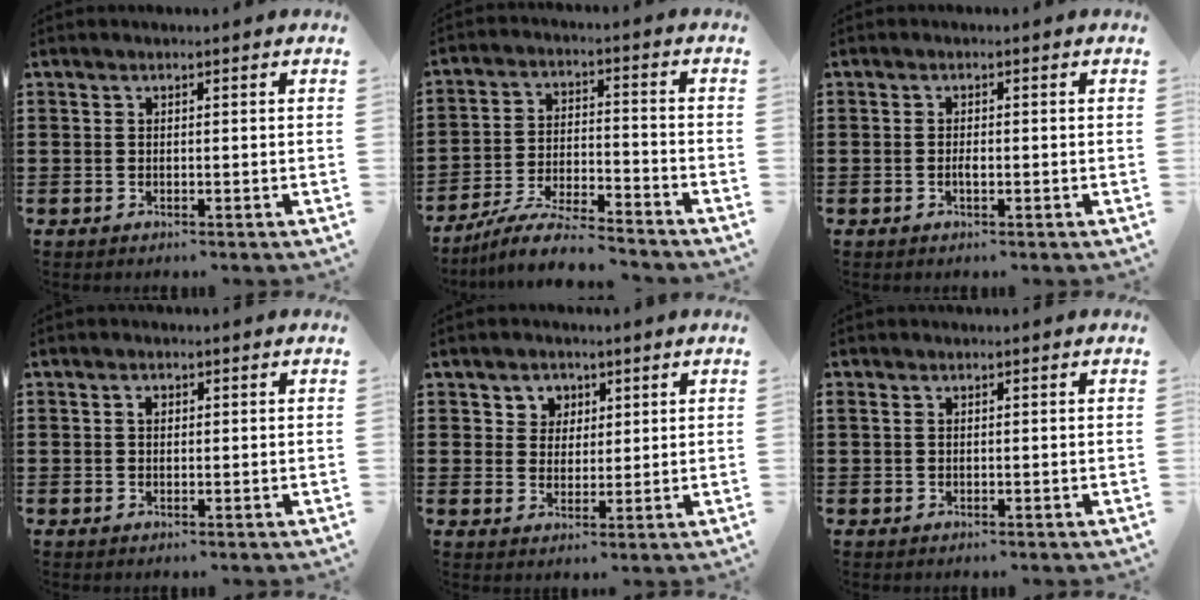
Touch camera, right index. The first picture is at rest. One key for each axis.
{"total": 7.6, "fx": -7.1, "fy": 0.4, "fz": 2.7, "tx": -0.061, "ty": 0.004, "tz": -0.140}
{"total": 1.3, "fx": -0.4, "fy": 0.5, "fz": 1.2, "tx": -0.023, "ty": -0.002, "tz": -0.006}
{"total": 1.2, "fx": 0.3, "fy": 0.8, "fz": 0.8, "tx": -0.017, "ty": 0.005, "tz": 0.005}
{"total": 3.4, "fx": 1.6, "fy": 3.0, "fz": 0.2, "tx": -0.020, "ty": 0.012, "tz": 0.027}
{"total": 0.5, "fx": 0.2, "fy": 0.4, "fz": 0.3, "tx": -0.007, "ty": 0.002, "tz": 0.004}